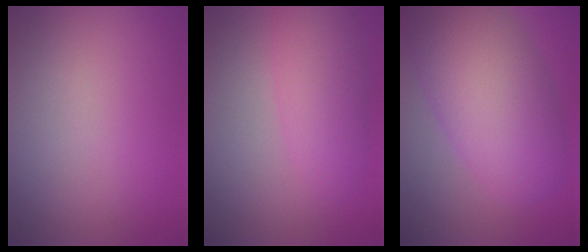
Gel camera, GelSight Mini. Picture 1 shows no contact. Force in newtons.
{"total": 2.2, "press": 2.2, "slide": 0.1}
{"total": 8.8, "press": 8.8, "slide": 0.3}